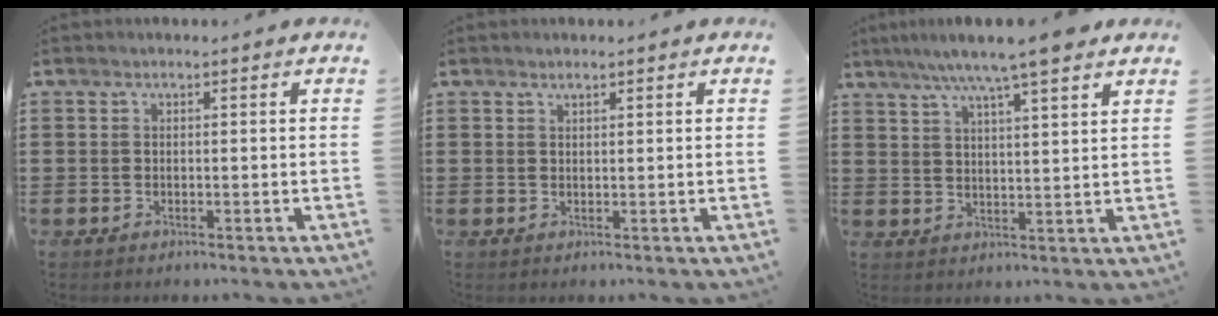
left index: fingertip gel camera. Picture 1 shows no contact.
{"total": 0.9, "force": [0.8, 0.1, 0.3], "torque": [-0.008, -0.001, 0.015]}
{"total": 7.6, "force": [6.1, 0.0, 4.5], "torque": [-0.103, -0.013, 0.106]}